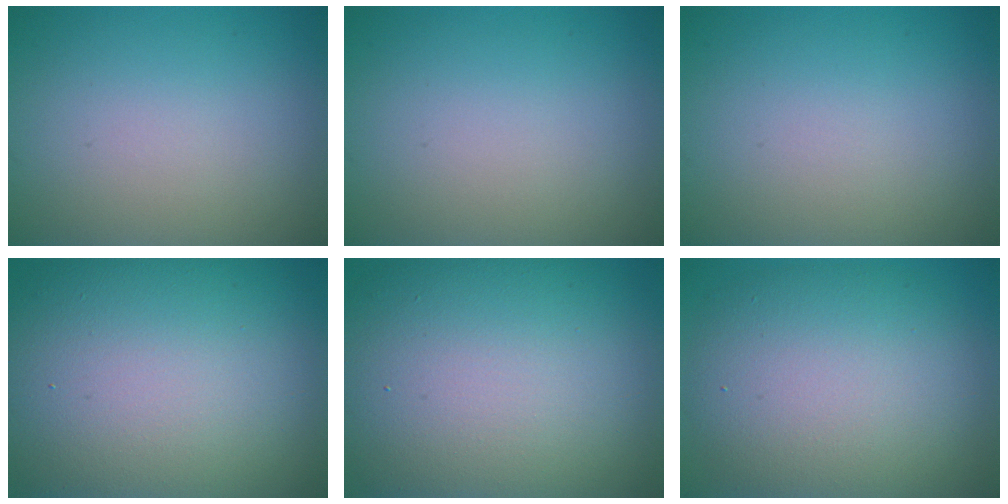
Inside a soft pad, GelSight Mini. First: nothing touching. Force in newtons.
{"total": 0.0}
{"total": 0.0}
{"total": 18.0, "press": 17.9, "slide": 1.8}
{"total": 16.5, "press": 16.5, "slide": 0.7}
{"total": 10.3, "press": 10.3, "slide": 0.3}